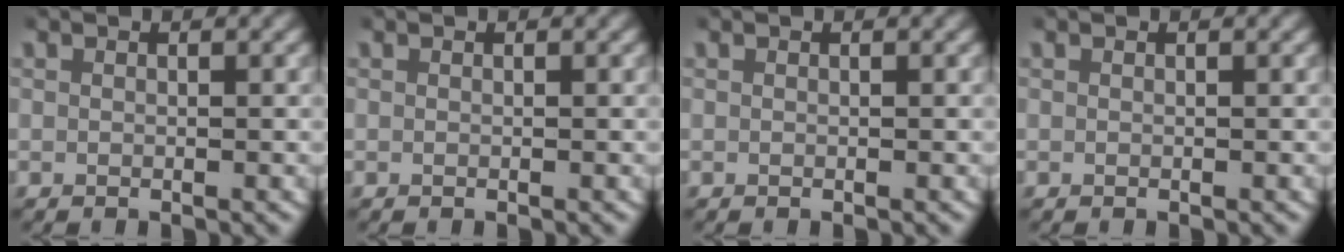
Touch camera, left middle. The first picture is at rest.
{"total": 0.0}
{"total": 0.0}
{"total": 0.0}